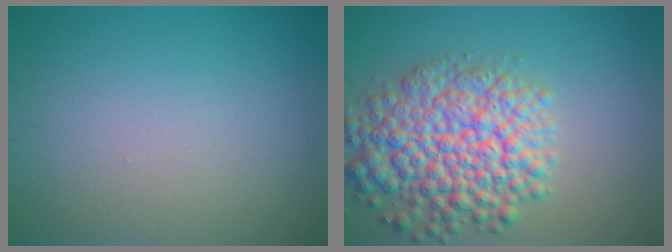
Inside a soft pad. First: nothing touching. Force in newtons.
{"total": 8.9, "press": 8.9, "slide": 0.4}